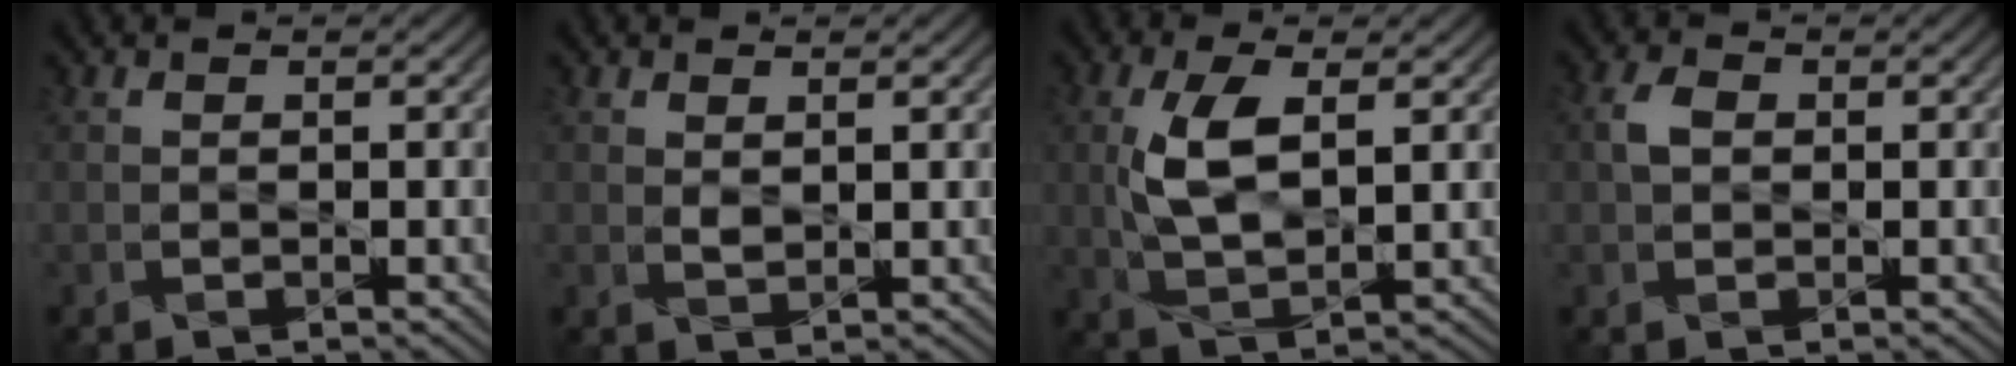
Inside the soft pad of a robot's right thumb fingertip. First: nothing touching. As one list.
[{"total": 1.1, "force": [0.8, 0.3, 0.6], "torque": [-0.018, -0.001, 0.017]}, {"total": 7.3, "force": [1.4, 3.1, 6.5], "torque": [-0.147, 0.001, 0.026]}, {"total": 2.4, "force": [0.3, 1.7, 1.6], "torque": [-0.035, 0.003, 0.001]}]